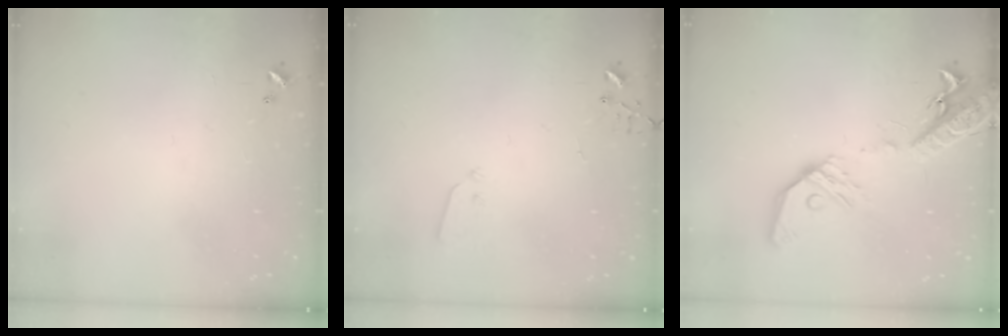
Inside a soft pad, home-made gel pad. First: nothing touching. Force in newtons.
{"total": 3.5, "press": 3.4, "slide": 0.6}
{"total": 19.6, "press": 19.2, "slide": 4.0}